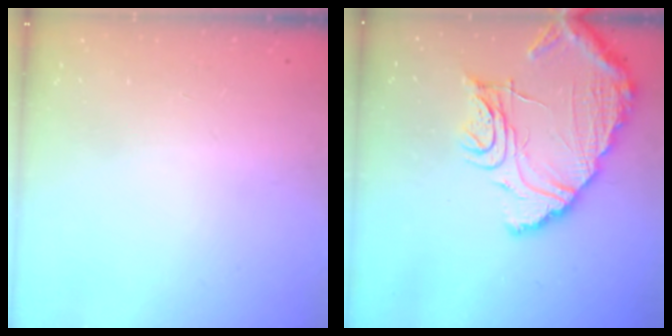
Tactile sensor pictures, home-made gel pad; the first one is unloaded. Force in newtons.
{"total": 15.7, "press": 15.6, "slide": 1.0}